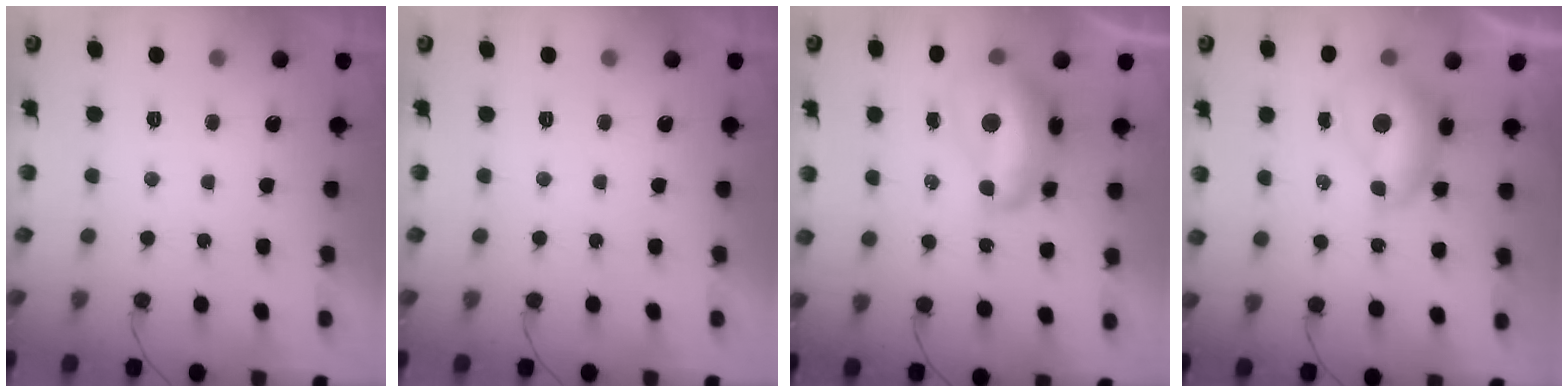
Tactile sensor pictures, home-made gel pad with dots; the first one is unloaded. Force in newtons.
{"total": 0.0}
{"total": 14.1, "press": 14.0, "slide": 1.6}
{"total": 7.5, "press": 7.5, "slide": 0.9}